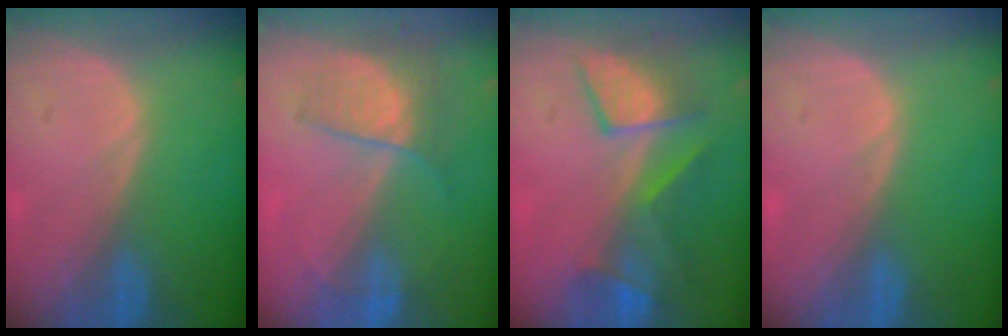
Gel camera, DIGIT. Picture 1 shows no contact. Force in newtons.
{"total": 7.2, "press": 6.0, "slide": 3.9}
{"total": 7.6, "press": 7.5, "slide": 1.1}
{"total": 0.0}